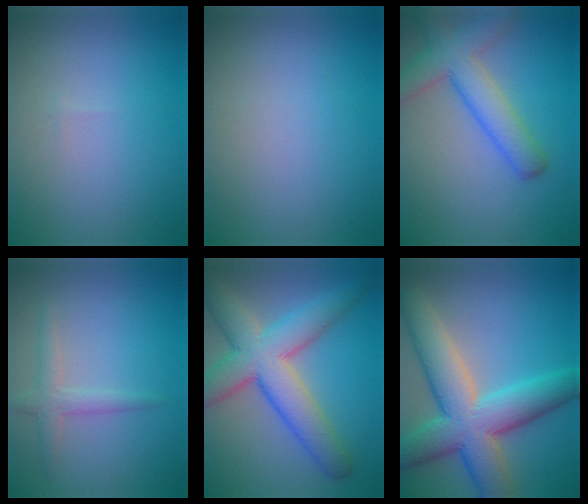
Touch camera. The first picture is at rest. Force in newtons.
{"total": 0.0}
{"total": 5.5, "press": 5.5, "slide": 0.2}
{"total": 1.9, "press": 1.9, "slide": 0.1}
{"total": 8.9, "press": 8.9, "slide": 0.5}
{"total": 10.3, "press": 10.3, "slide": 0.4}